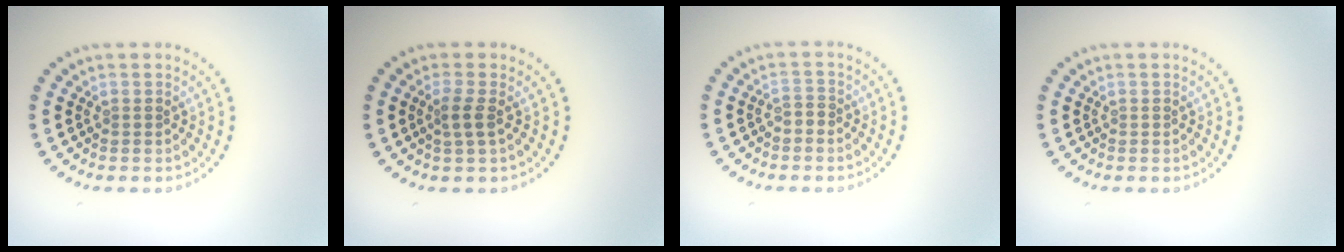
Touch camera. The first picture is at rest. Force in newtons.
{"total": 1.7, "press": 1.4, "slide": 1.0}
{"total": 0.9, "press": 0.8, "slide": 0.5}
{"total": 0.0}